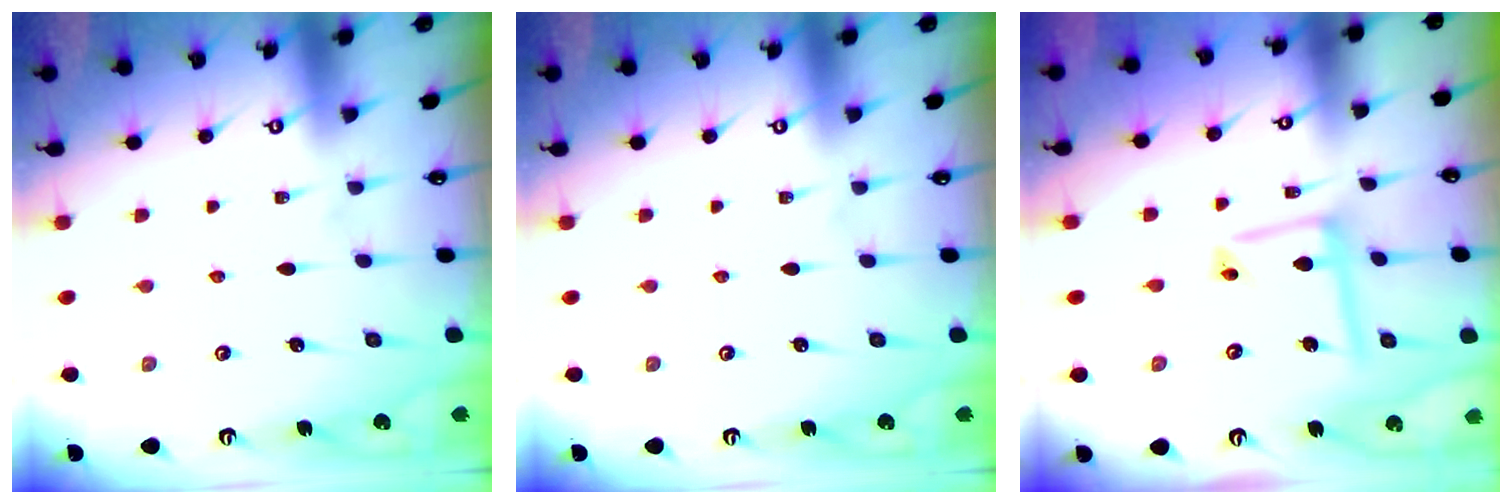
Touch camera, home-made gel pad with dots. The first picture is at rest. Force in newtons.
{"total": 0.0}
{"total": 9.7, "press": 9.7, "slide": 0.8}